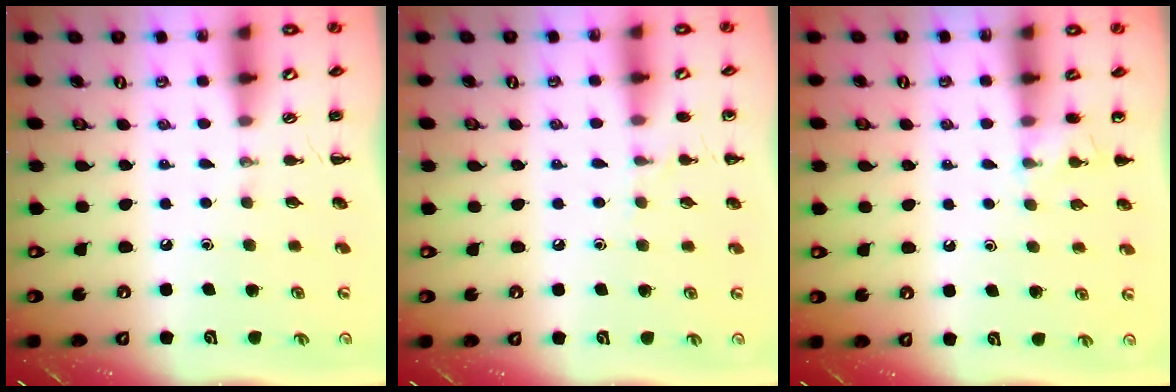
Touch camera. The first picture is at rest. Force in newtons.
{"total": 6.2, "press": 6.0, "slide": 1.9}
{"total": 4.2, "press": 3.9, "slide": 1.4}